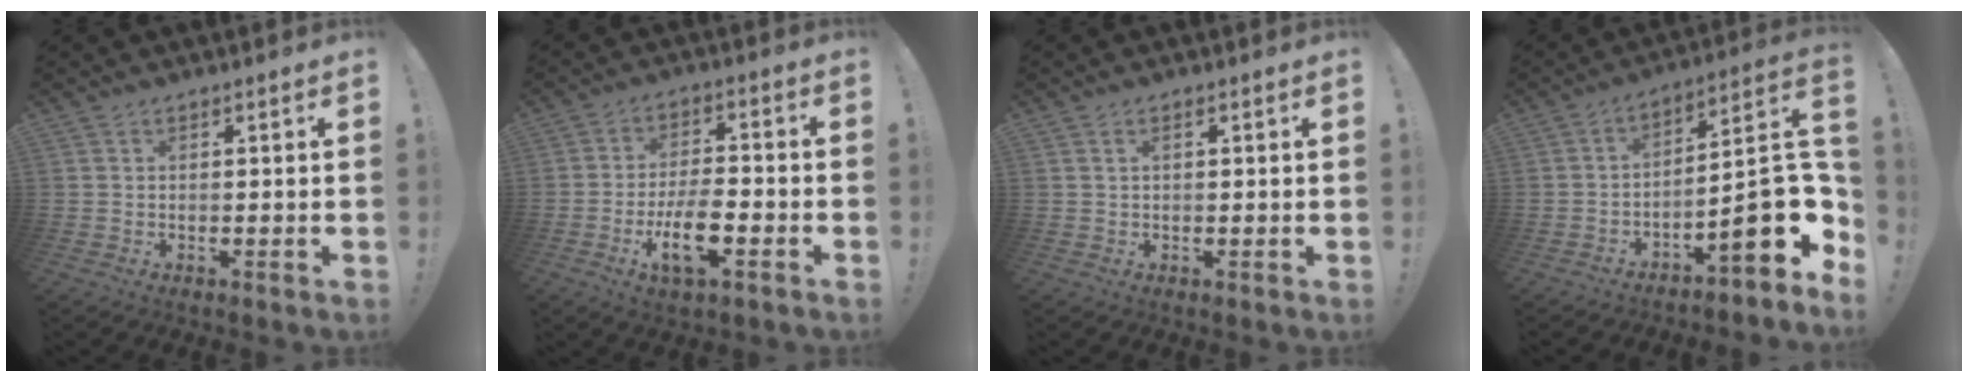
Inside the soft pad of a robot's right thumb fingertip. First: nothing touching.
{"total": 11.2, "force": [-4.4, 3.9, 9.5], "torque": [-0.173, 0.008, -0.080]}
{"total": 1.3, "force": [0.3, 0.4, 1.2], "torque": [-0.018, 0.000, 0.003]}
{"total": 18.0, "force": [-5.8, 5.1, 16.3], "torque": [-0.214, 0.018, -0.087]}